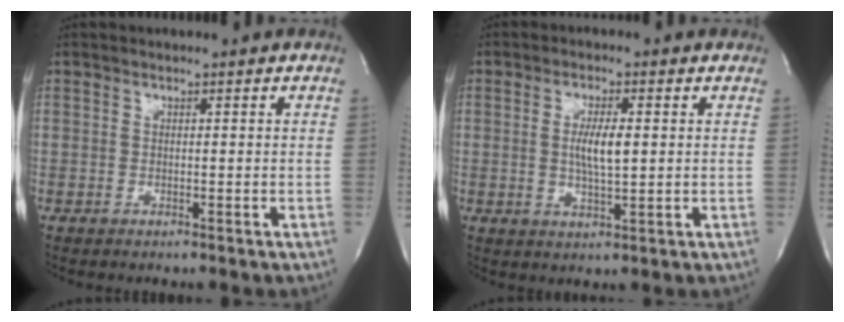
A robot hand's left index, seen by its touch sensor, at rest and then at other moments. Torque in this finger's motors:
{"motor_torque": [0.20, 0.01, 0.11, 0.07]}